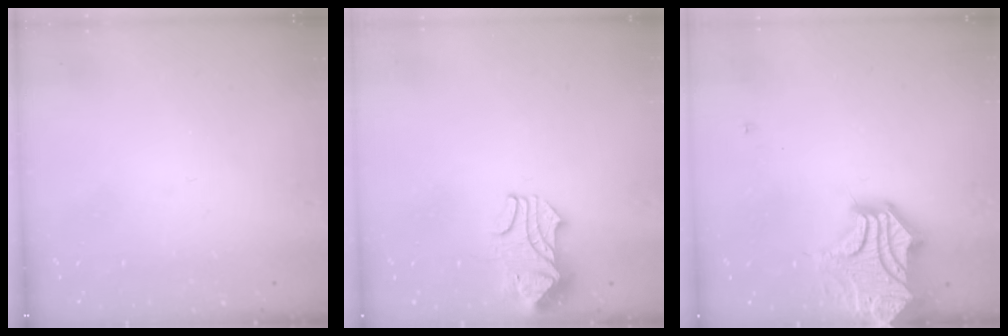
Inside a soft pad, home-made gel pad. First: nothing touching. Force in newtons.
{"total": 2.3, "press": 2.2, "slide": 0.8}
{"total": 9.1, "press": 8.7, "slide": 2.6}